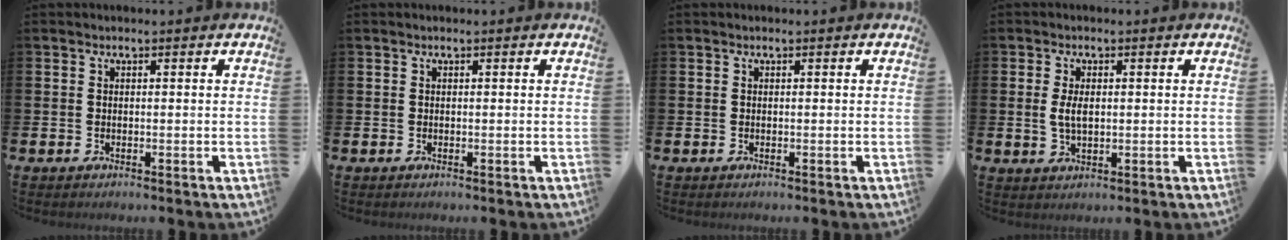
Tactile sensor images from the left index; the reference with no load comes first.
{"total": 0.0}
{"total": 0.0}
{"total": 3.1, "force": [0.5, 1.7, 2.6], "torque": [-0.040, 0.002, 0.003]}